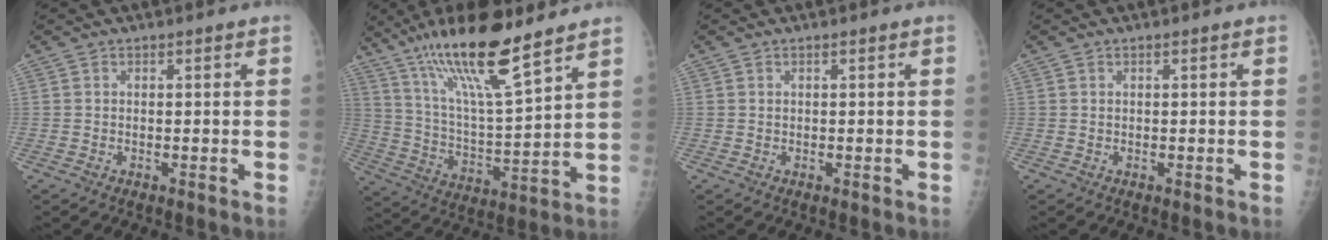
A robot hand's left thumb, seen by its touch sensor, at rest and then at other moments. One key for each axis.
{"total": 18.4, "fx": 12.8, "fy": 2.9, "fz": 13.0, "tx": -0.221, "ty": -0.062, "tz": 0.236}
{"total": 0.0}
{"total": 0.0}